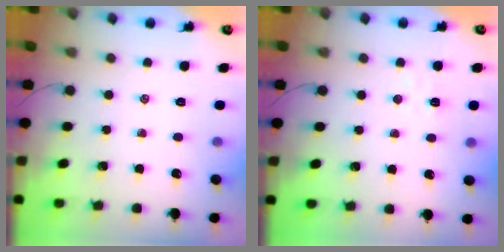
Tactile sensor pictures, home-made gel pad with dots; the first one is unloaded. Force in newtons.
{"total": 3.6, "press": 3.5, "slide": 0.9}